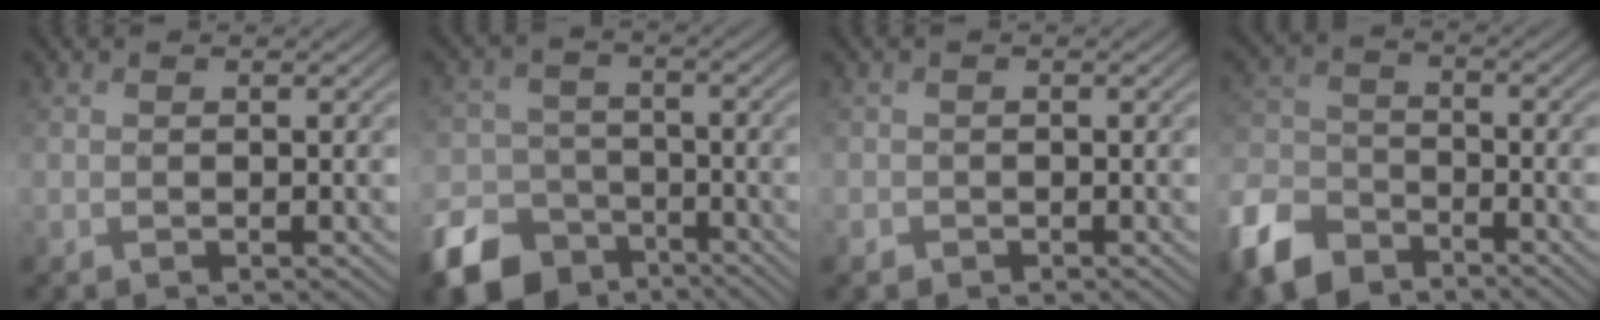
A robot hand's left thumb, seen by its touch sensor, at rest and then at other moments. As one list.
[{"total": 10.3, "force": [-6.8, 6.6, 3.9], "torque": [-0.099, -0.024, -0.134]}, {"total": 1.3, "force": [-0.9, 1.0, -0.2], "torque": [0.006, -0.005, -0.023]}, {"total": 9.2, "force": [-6.8, 4.9, 3.9], "torque": [-0.105, -0.014, -0.155]}]